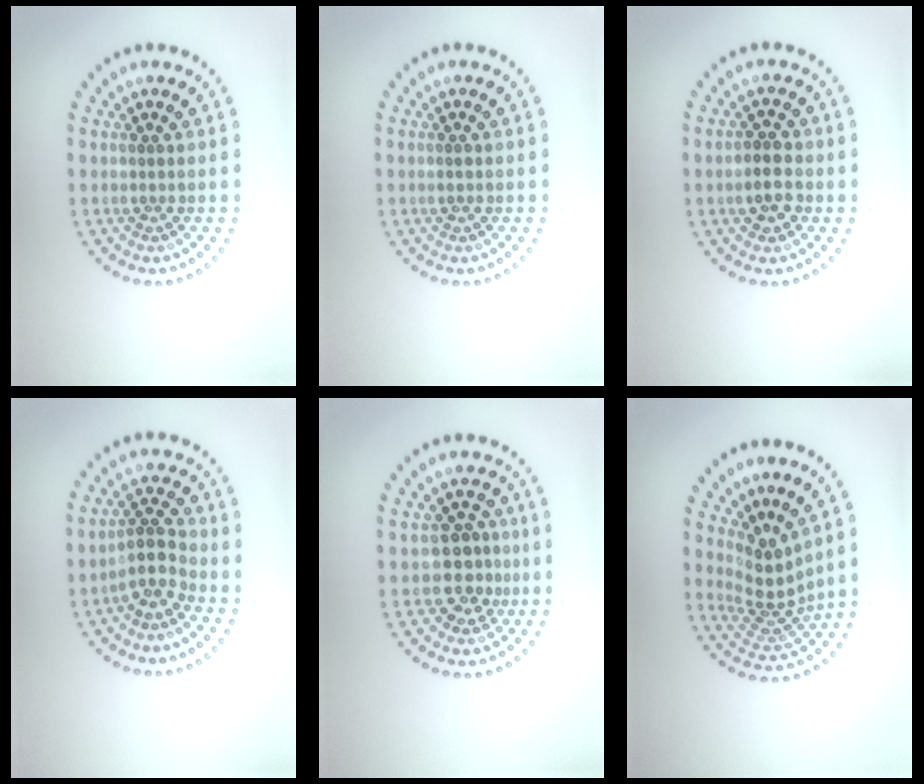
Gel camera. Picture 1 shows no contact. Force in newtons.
{"total": 0.9, "press": 0.9, "slide": 0.1}
{"total": 2.7, "press": 2.6, "slide": 0.6}
{"total": 2.9, "press": 2.3, "slide": 1.8}
{"total": 3.0, "press": 2.7, "slide": 1.2}
{"total": 3.6, "press": 2.6, "slide": 2.5}